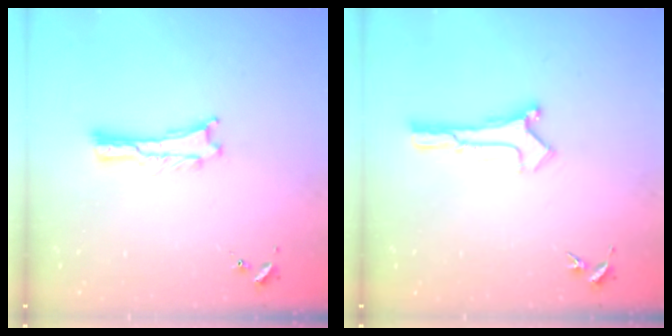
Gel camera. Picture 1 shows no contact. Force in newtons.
{"total": 0.0}